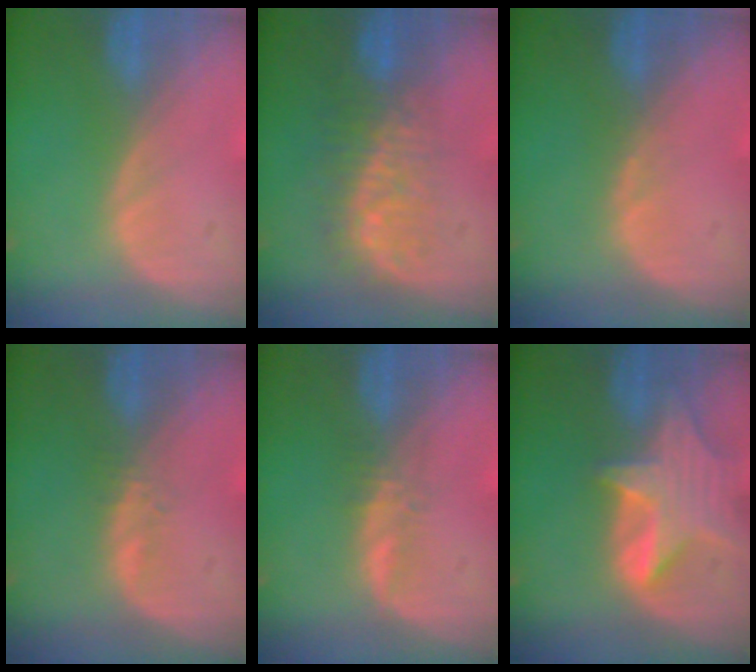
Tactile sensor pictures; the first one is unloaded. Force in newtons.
{"total": 7.6, "press": 7.3, "slide": 2.3}
{"total": 0.6, "press": 0.5, "slide": 0.3}
{"total": 1.1, "press": 1.0, "slide": 0.5}
{"total": 1.6, "press": 1.5, "slide": 0.5}
{"total": 7.9, "press": 7.2, "slide": 3.2}